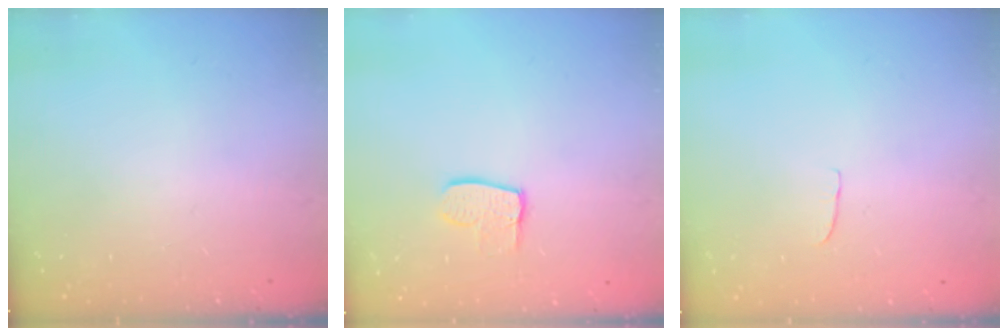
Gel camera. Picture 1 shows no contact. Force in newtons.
{"total": 7.7, "press": 7.7, "slide": 0.7}
{"total": 3.7, "press": 3.7, "slide": 0.3}